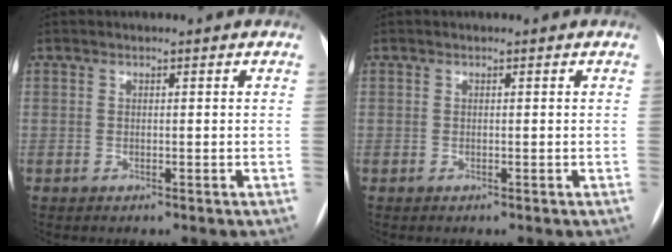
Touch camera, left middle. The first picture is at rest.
{"total": 0.0}